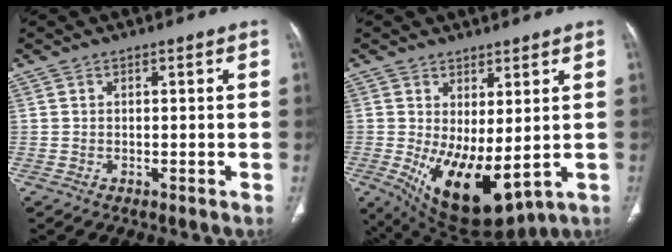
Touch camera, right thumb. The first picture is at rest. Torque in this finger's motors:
{"motor_torque": [2.12, 2.31, 0.32, -0.11, 0.57]}